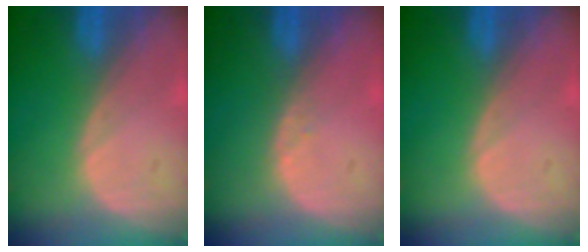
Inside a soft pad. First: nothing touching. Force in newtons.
{"total": 0.7, "press": 0.5, "slide": 0.5}
{"total": 0.0}